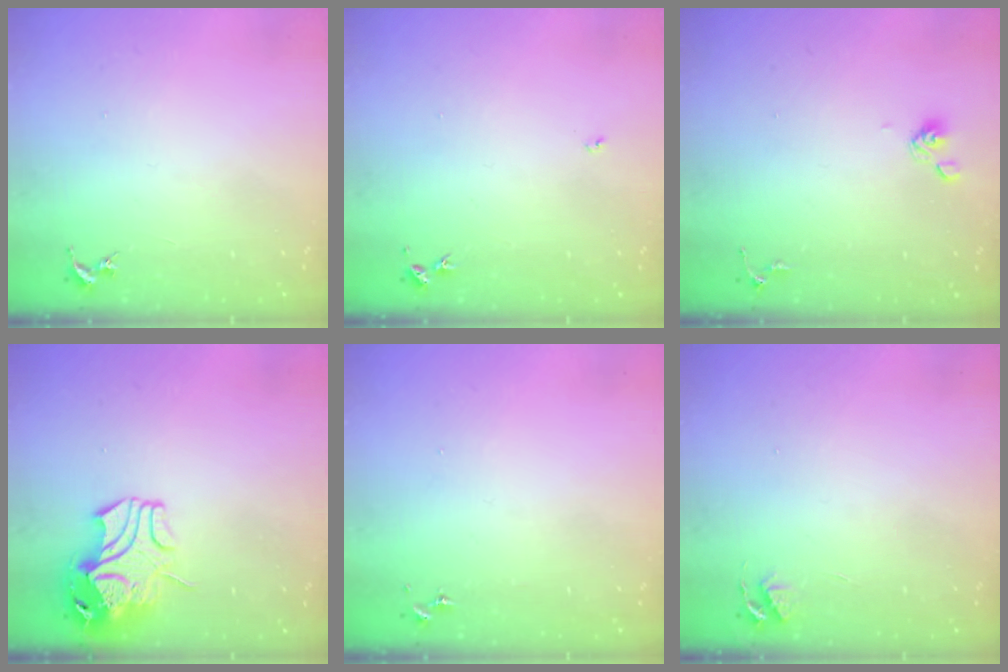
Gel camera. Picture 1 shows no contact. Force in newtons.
{"total": 3.0, "press": 3.0, "slide": 0.4}
{"total": 5.7, "press": 5.3, "slide": 2.1}
{"total": 12.1, "press": 12.0, "slide": 1.8}
{"total": 0.0}
{"total": 3.5, "press": 3.4, "slide": 0.5}